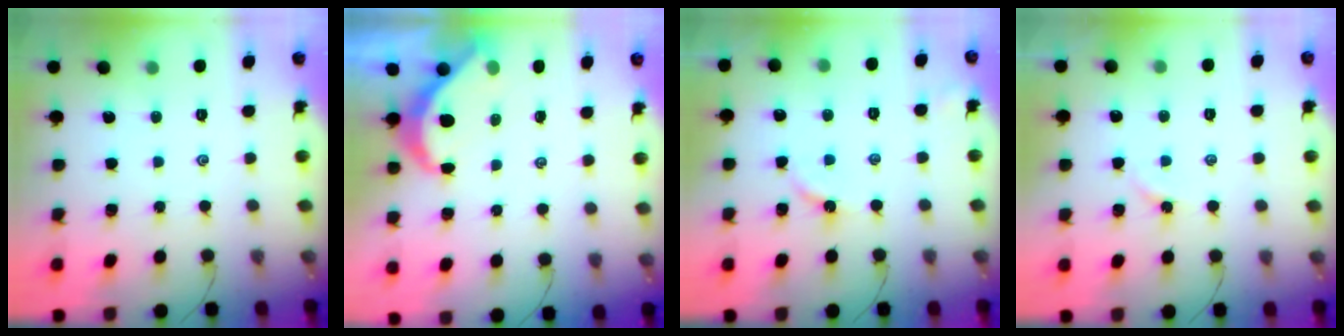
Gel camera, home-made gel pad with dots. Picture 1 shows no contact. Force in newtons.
{"total": 7.2, "press": 7.2, "slide": 0.4}
{"total": 4.0, "press": 4.0, "slide": 0.5}
{"total": 1.8, "press": 1.8, "slide": 0.4}